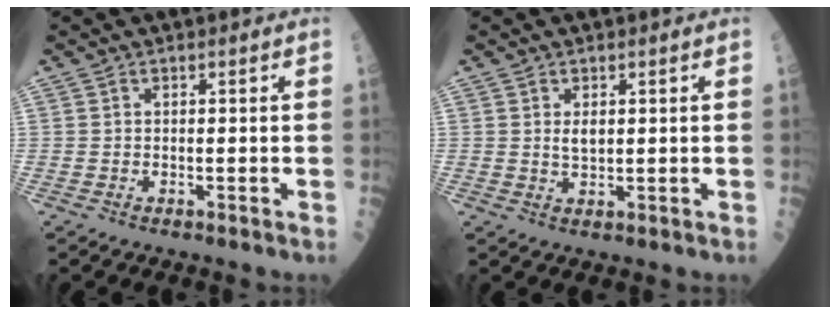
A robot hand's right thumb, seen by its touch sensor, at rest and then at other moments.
{"total": 2.2, "force": [0.7, 1.1, 1.7], "torque": [-0.025, -0.006, 0.014]}